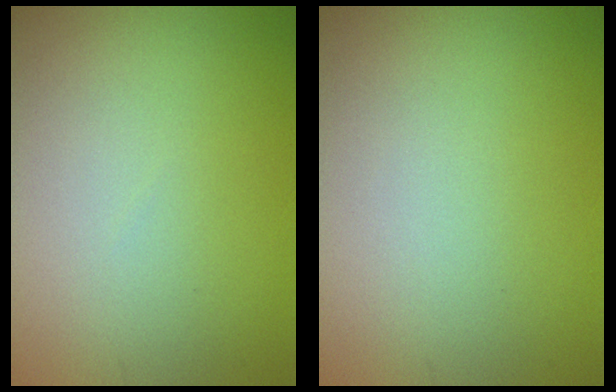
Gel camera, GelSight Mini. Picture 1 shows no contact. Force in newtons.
{"total": 0.0}